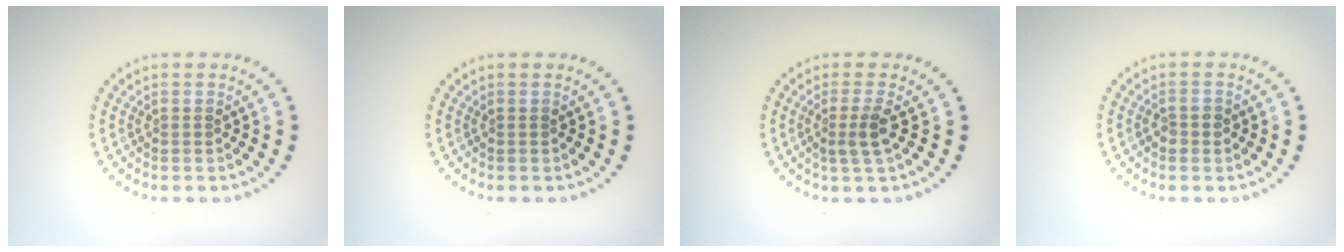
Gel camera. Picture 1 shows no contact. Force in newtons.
{"total": 0.0}
{"total": 2.2, "press": 1.8, "slide": 1.4}
{"total": 1.3, "press": 1.3, "slide": 0.2}